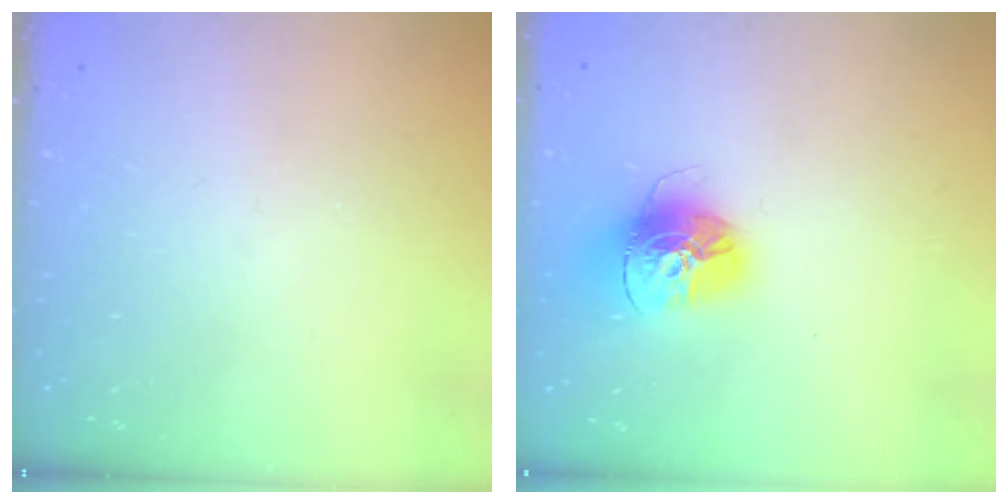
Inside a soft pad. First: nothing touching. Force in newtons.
{"total": 15.3, "press": 15.2, "slide": 1.4}